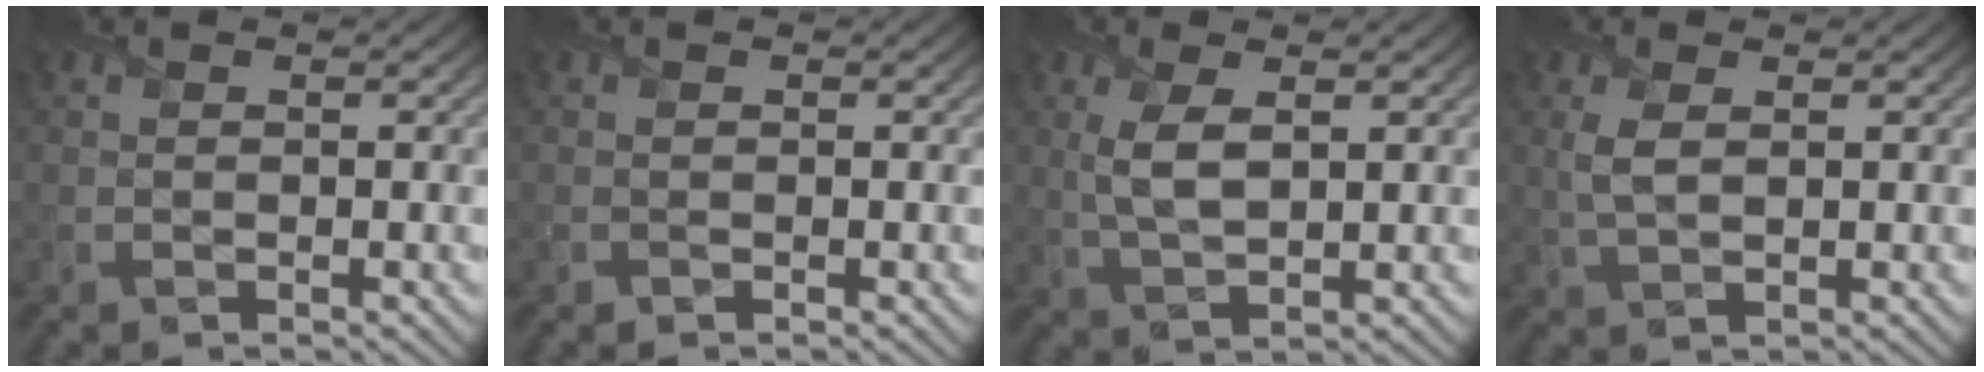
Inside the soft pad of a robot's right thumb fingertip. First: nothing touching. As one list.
[{"total": 0.0}, {"total": 4.2, "force": [1.0, 1.6, 3.7], "torque": [-0.088, -0.001, 0.025]}, {"total": 2.7, "force": [0.8, 1.1, 2.3], "torque": [-0.062, 0.000, 0.019]}]